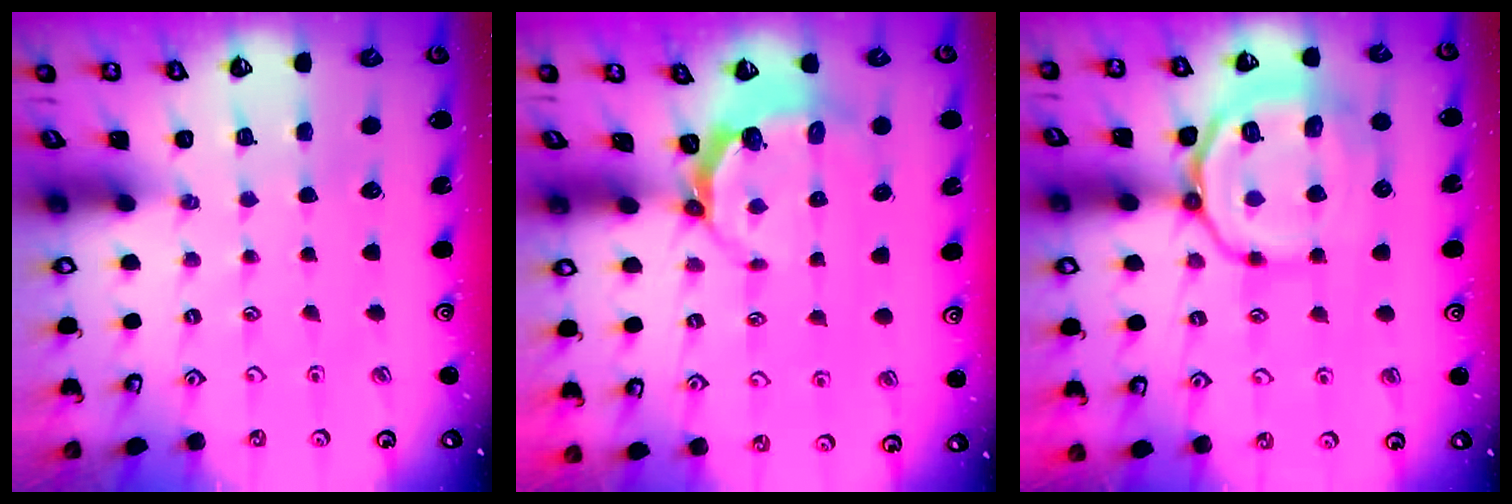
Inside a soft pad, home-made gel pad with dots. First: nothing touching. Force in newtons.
{"total": 4.7, "press": 3.7, "slide": 2.8}
{"total": 15.3, "press": 15.3, "slide": 1.4}